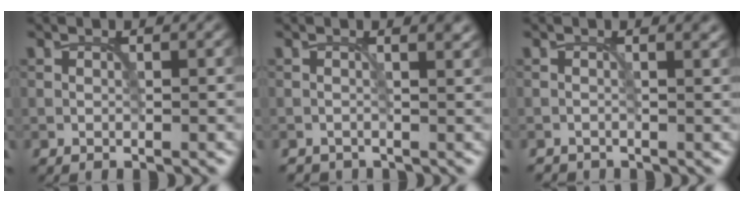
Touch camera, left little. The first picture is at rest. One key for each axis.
{"total": 1.0, "fx": -0.1, "fy": 0.7, "fz": 0.7, "tx": -0.003, "ty": -0.007, "tz": 0.000}
{"total": 0.8, "fx": -0.4, "fy": 0.6, "fz": 0.4, "tx": -0.002, "ty": -0.008, "tz": -0.006}